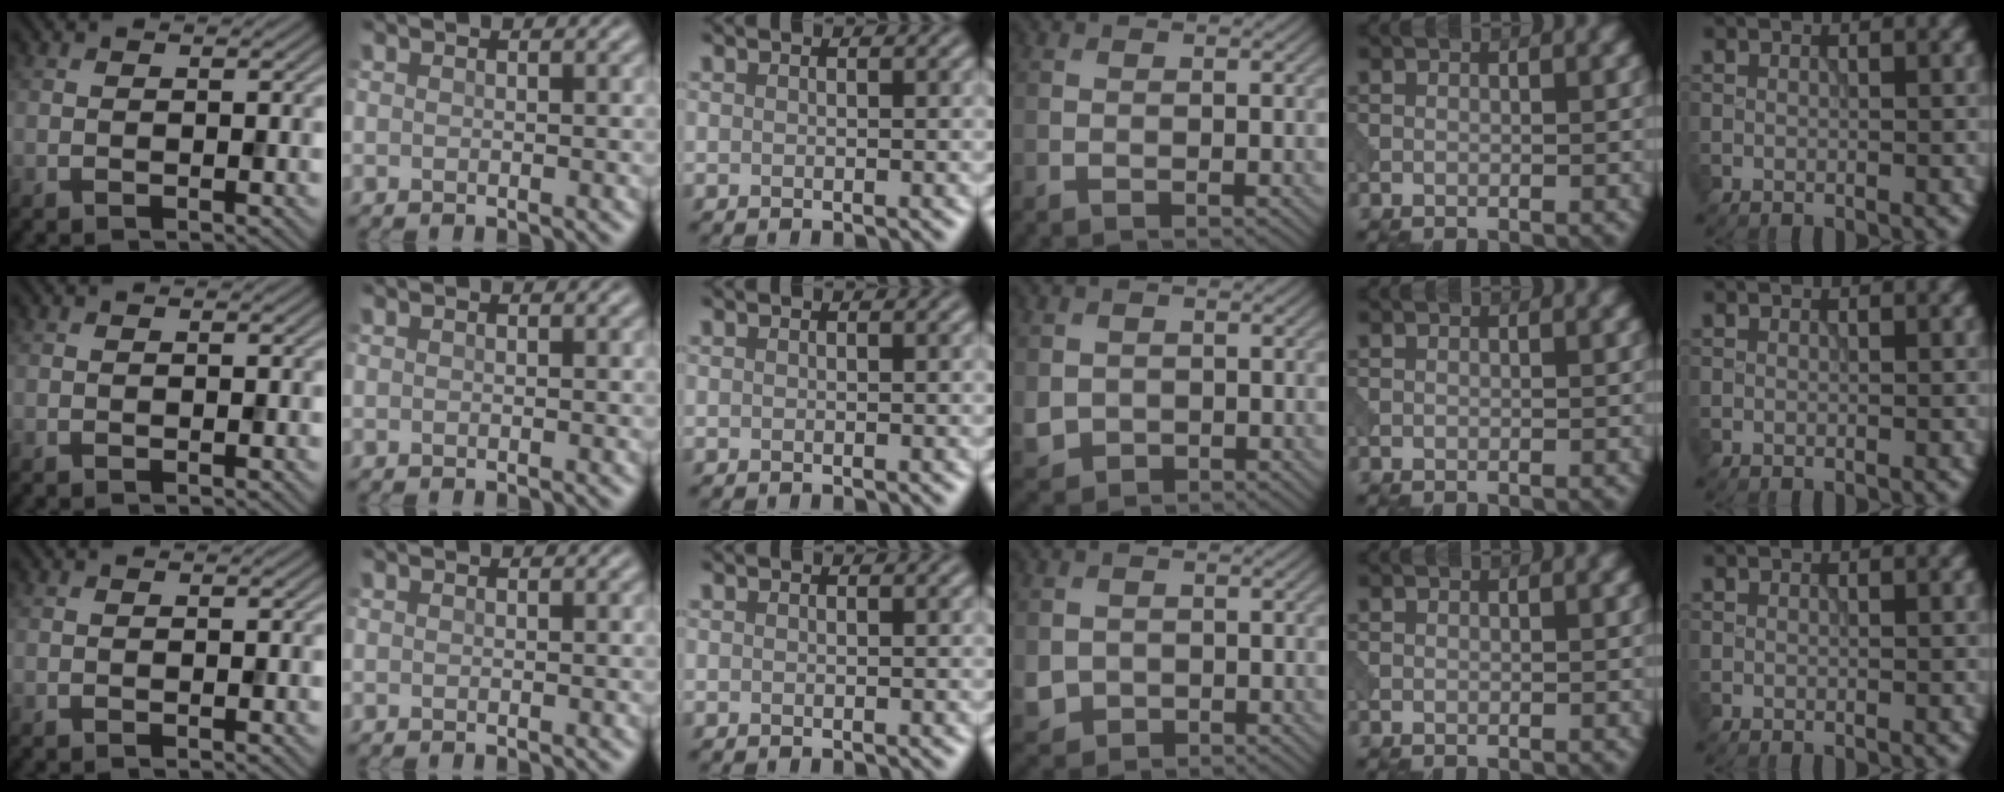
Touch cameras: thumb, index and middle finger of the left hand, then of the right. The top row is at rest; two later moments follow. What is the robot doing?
{"motion": "open", "object": "sandwich press"}